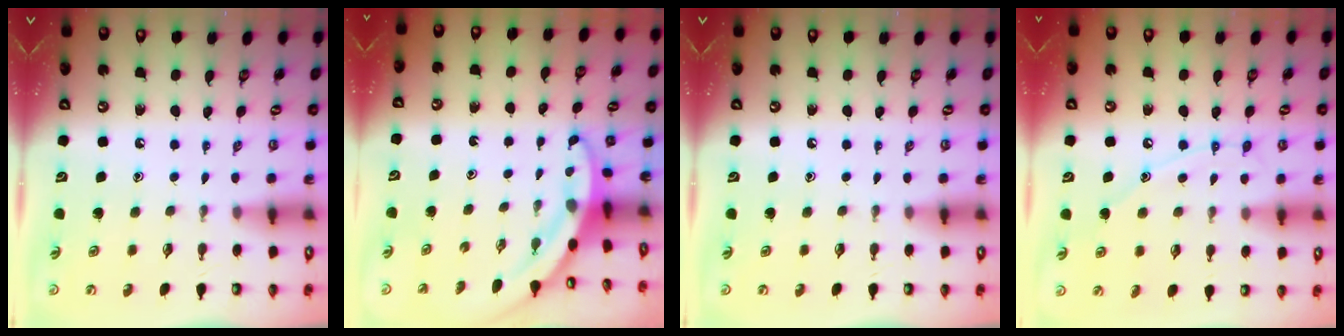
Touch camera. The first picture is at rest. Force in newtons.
{"total": 3.4, "press": 3.4, "slide": 0.1}
{"total": 0.0}
{"total": 9.5, "press": 9.4, "slide": 0.8}